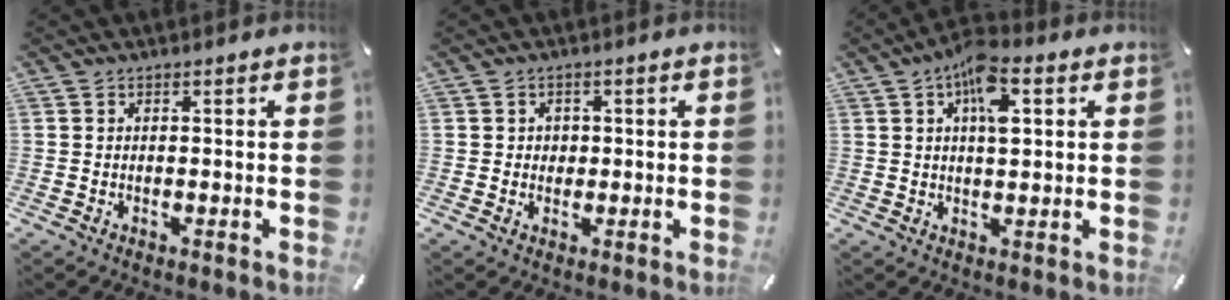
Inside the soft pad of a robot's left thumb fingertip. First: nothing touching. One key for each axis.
{"total": 2.3, "fx": -0.1, "fy": 2.3, "fz": 0.4, "tx": -0.003, "ty": 0.003, "tz": -0.006}
{"total": 8.8, "fx": 3.3, "fy": 3.8, "fz": 7.2, "tx": -0.122, "ty": 0.001, "tz": 0.053}